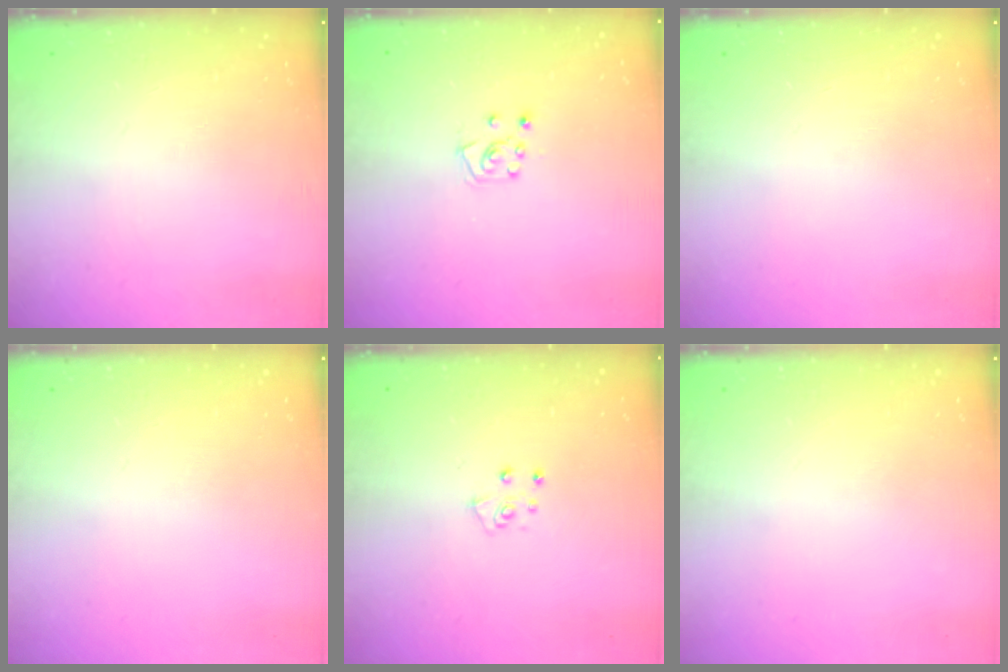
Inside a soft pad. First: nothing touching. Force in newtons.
{"total": 6.2, "press": 6.1, "slide": 0.6}
{"total": 0.0}
{"total": 0.0}
{"total": 6.4, "press": 6.4, "slide": 0.6}
{"total": 0.0}